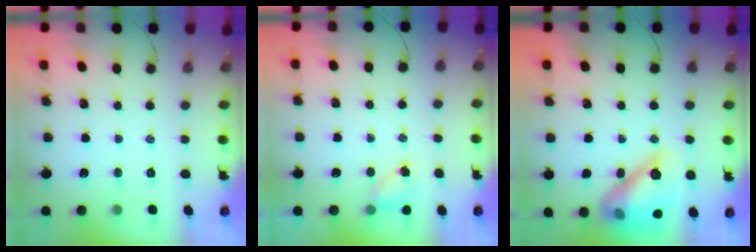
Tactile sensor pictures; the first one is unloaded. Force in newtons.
{"total": 5.0, "press": 4.9, "slide": 1.1}
{"total": 16.2, "press": 16.1, "slide": 2.0}